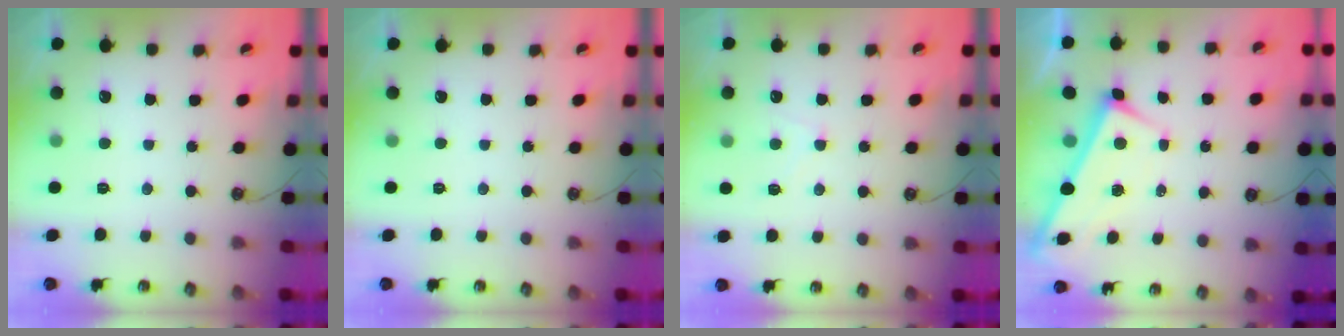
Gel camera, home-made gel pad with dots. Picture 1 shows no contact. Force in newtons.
{"total": 0.0}
{"total": 2.9, "press": 2.9, "slide": 0.4}
{"total": 2.6, "press": 2.6, "slide": 0.1}